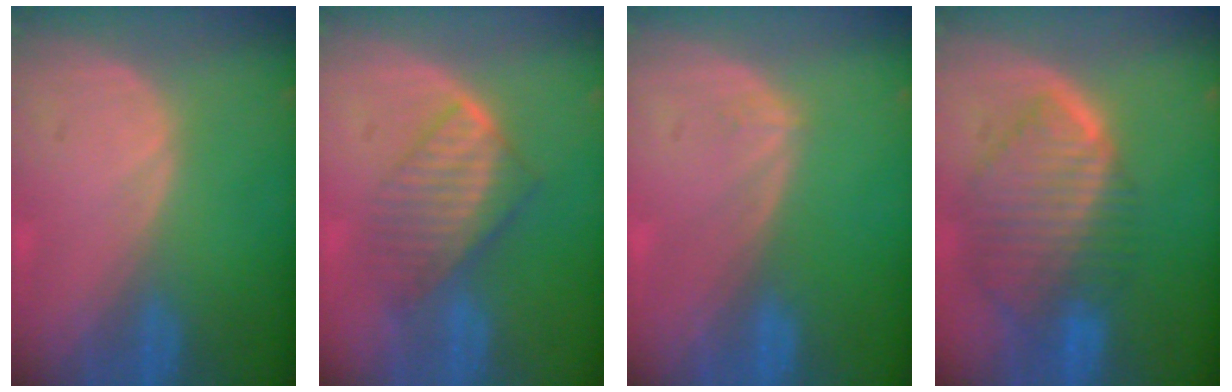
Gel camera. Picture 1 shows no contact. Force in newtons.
{"total": 6.7, "press": 6.3, "slide": 2.3}
{"total": 0.5, "press": 0.5, "slide": 0.2}
{"total": 10.1, "press": 8.6, "slide": 5.2}